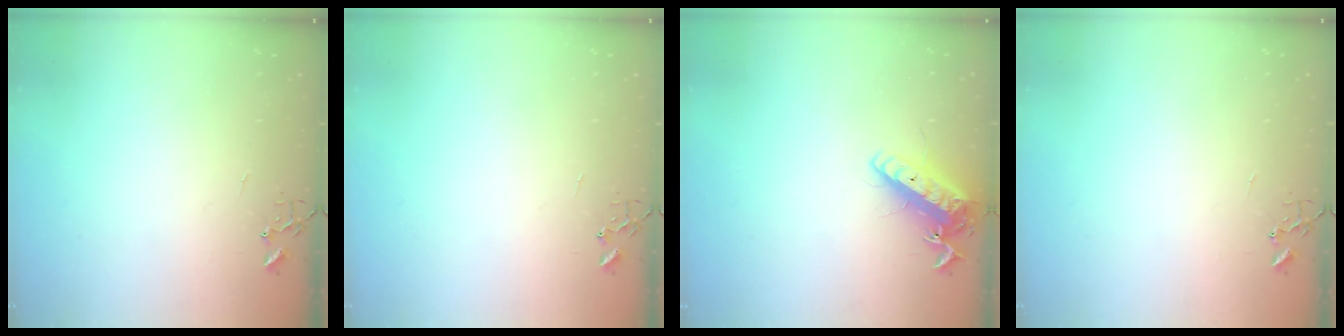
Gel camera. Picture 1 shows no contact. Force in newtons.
{"total": 0.0}
{"total": 13.6, "press": 13.4, "slide": 2.3}
{"total": 0.0}